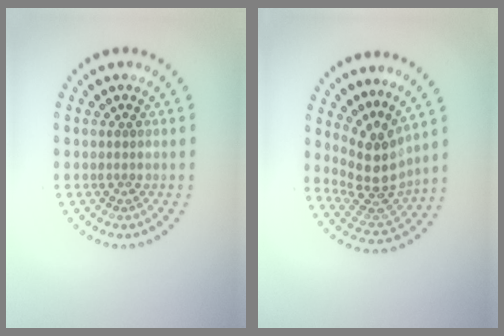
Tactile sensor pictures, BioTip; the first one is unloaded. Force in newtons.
{"total": 4.2, "press": 3.2, "slide": 2.8}